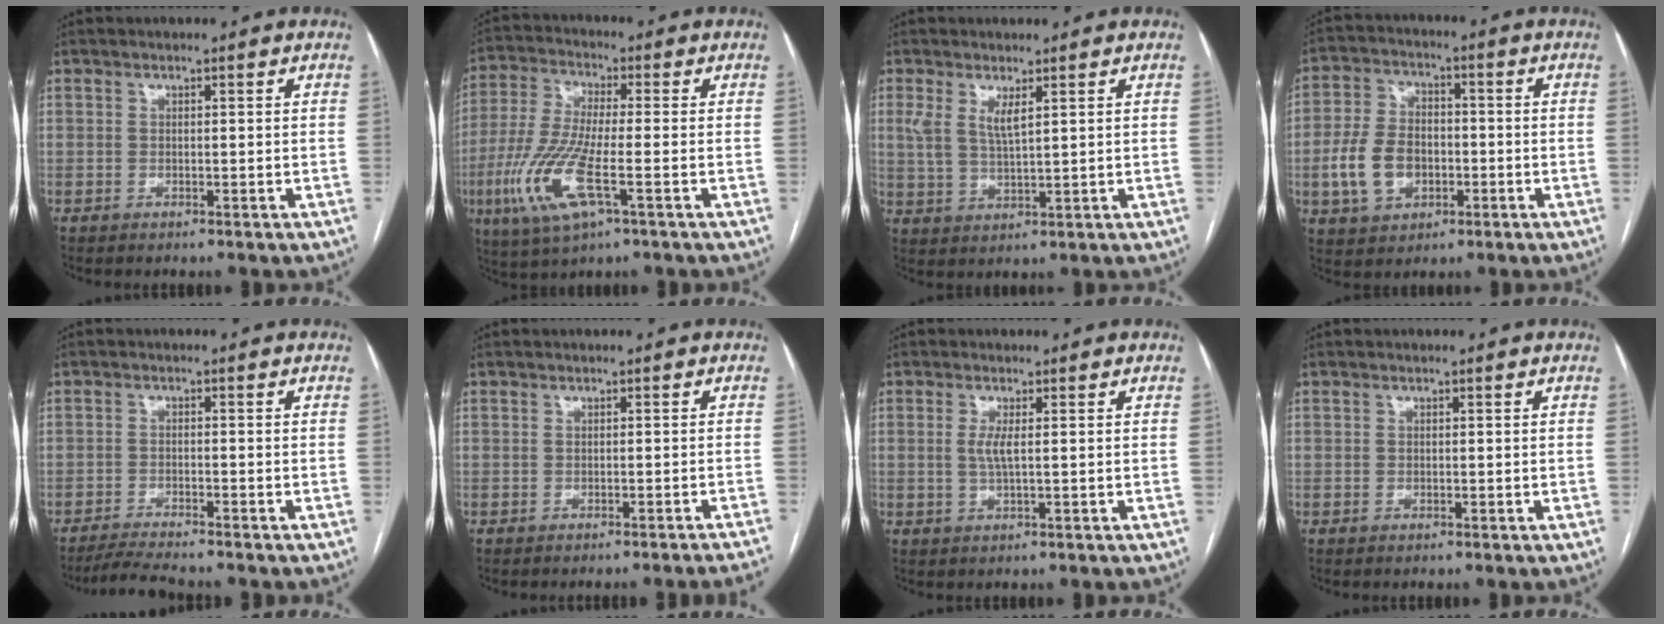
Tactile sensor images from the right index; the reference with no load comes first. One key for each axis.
{"total": 12.2, "fx": -4.1, "fy": 2.1, "fz": 11.3, "tx": -0.251, "ty": -0.018, "tz": -0.078}
{"total": 4.3, "fx": 2.0, "fy": 1.0, "fz": 3.6, "tx": -0.083, "ty": 0.001, "tz": 0.047}
{"total": 9.4, "fx": -2.3, "fy": 6.5, "fz": 6.5, "tx": -0.149, "ty": 0.017, "tz": -0.037}
{"total": 4.8, "fx": -4.5, "fy": -0.3, "fz": 1.8, "tx": -0.034, "ty": -0.018, "tz": -0.077}
{"total": 6.6, "fx": -6.2, "fy": -1.8, "fz": 1.6, "tx": 0.002, "ty": -0.020, "tz": -0.068}
{"total": 2.3, "fx": 0.3, "fy": 0.1, "fz": 2.3, "tx": -0.056, "ty": -0.003, "tz": 0.007}
{"total": 0.0}